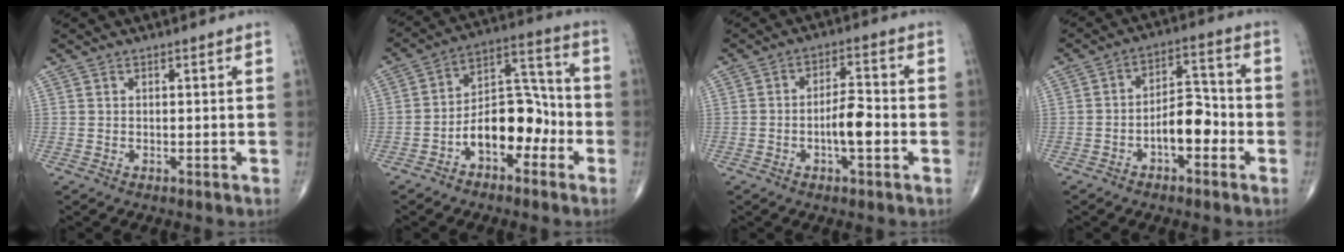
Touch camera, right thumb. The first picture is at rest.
{"total": 12.5, "force": [-4.5, 7.5, 9.0], "torque": [-0.112, 0.057, -0.080]}
{"total": 6.5, "force": [-1.8, 2.4, 5.8], "torque": [-0.091, 0.018, -0.032]}
{"total": 8.3, "force": [-2.8, 4.4, 6.4], "torque": [-0.083, 0.039, -0.054]}